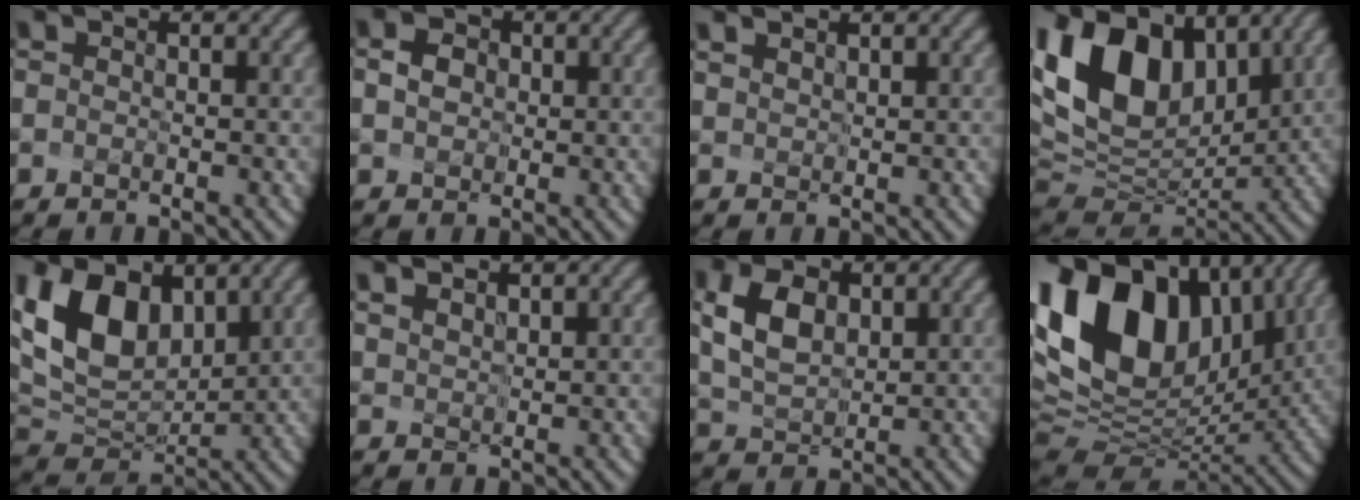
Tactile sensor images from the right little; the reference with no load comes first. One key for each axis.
{"total": 1.4, "fx": -0.2, "fy": 1.2, "fz": 0.7, "tx": -0.012, "ty": 0.004, "tz": 0.006}
{"total": 1.7, "fx": 1.3, "fy": 0.7, "fz": 0.8, "tx": -0.026, "ty": 0.020, "tz": 0.025}
{"total": 13.4, "fx": 5.3, "fy": 8.3, "fz": 9.1, "tx": -0.196, "ty": 0.024, "tz": 0.103}
{"total": 8.3, "fx": 3.3, "fy": 5.3, "fz": 5.6, "tx": -0.126, "ty": 0.001, "tz": 0.064}
{"total": 2.9, "fx": 2.2, "fy": 1.3, "fz": 1.3, "tx": -0.044, "ty": 0.019, "tz": 0.046}
{"total": 3.5, "fx": 1.2, "fy": 2.2, "fz": 2.5, "tx": -0.059, "ty": 0.003, "tz": 0.034}
{"total": 16.5, "fx": 6.0, "fy": 10.4, "fz": 11.3, "tx": -0.222, "ty": 0.031, "tz": 0.110}